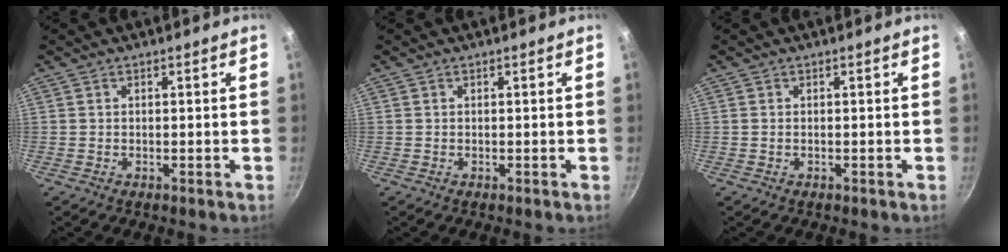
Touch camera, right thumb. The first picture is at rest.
{"total": 0.0}
{"total": 0.0}